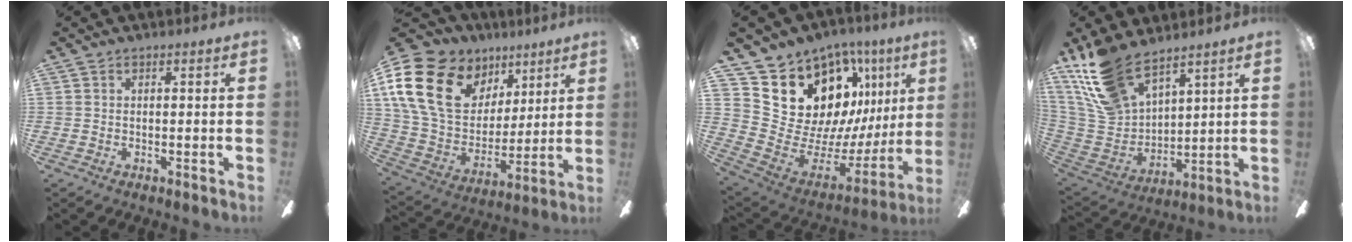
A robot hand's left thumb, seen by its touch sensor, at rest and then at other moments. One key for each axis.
{"total": 23.4, "fx": 10.3, "fy": 16.1, "fz": 13.5, "tx": -0.275, "ty": -0.032, "tz": 0.196}
{"total": 17.8, "fx": 11.4, "fy": 11.7, "fz": 7.2, "tx": -0.112, "ty": -0.100, "tz": 0.239}
{"total": 17.1, "fx": 12.9, "fy": 7.8, "fz": 8.2, "tx": -0.219, "ty": -0.064, "tz": 0.240}